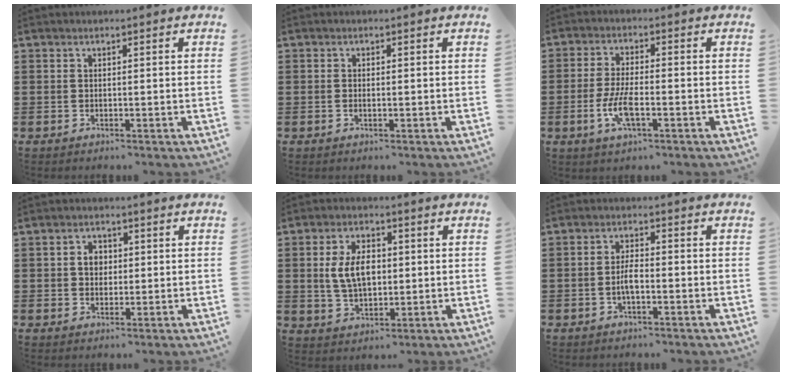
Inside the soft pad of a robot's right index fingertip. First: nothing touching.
{"total": 0.7, "force": [-0.1, 0.3, 0.6], "torque": [-0.014, -0.003, -0.002]}
{"total": 5.7, "force": [-1.9, 1.8, 5.1], "torque": [-0.111, -0.005, -0.040]}
{"total": 2.8, "force": [0.3, 2.2, 1.7], "torque": [-0.040, 0.011, 0.003]}
{"total": 6.8, "force": [0.6, 4.1, 5.5], "torque": [-0.120, 0.006, 0.003]}
{"total": 3.1, "force": [-0.9, 1.0, 2.8], "torque": [-0.059, 0.001, -0.019]}